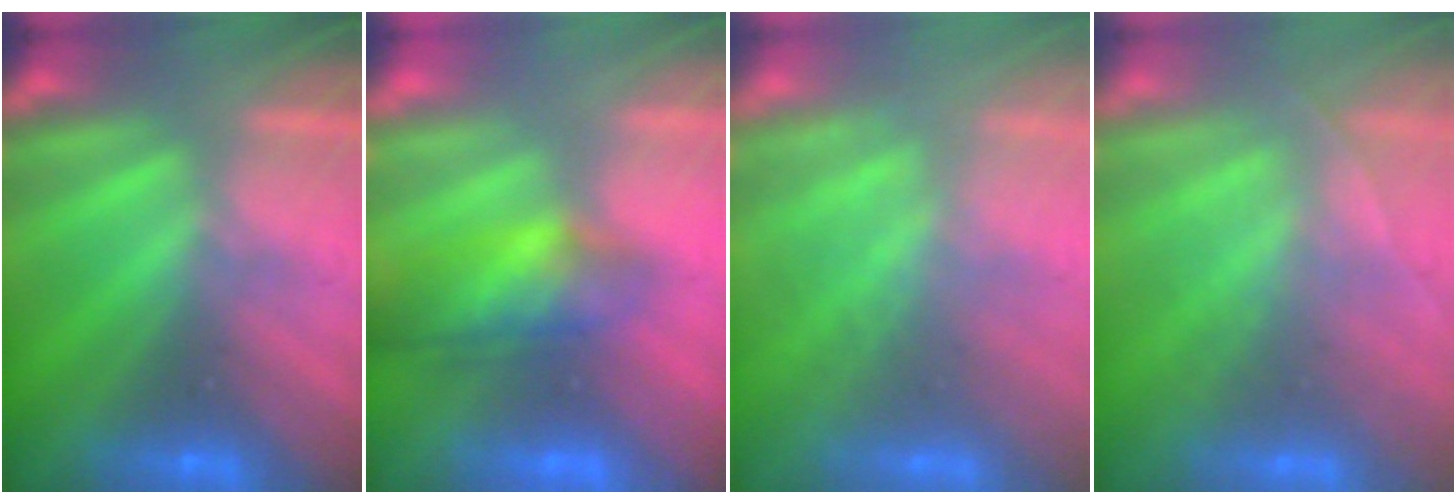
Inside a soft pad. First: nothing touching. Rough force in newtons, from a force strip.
{"total": 7.5}
{"total": 2.8}
{"total": 1.9}